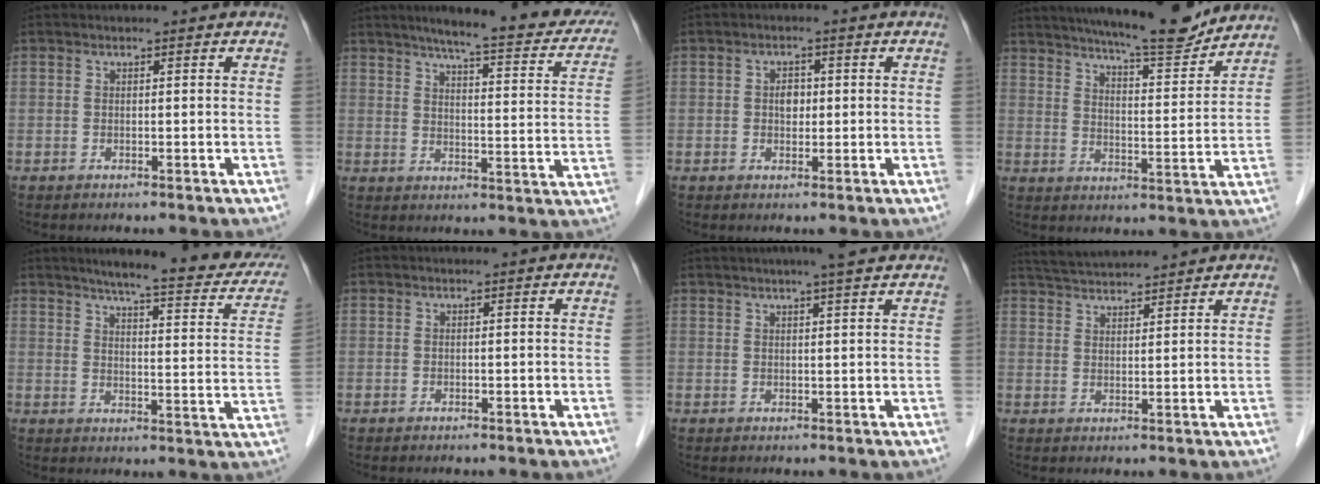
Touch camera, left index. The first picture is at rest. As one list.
[{"total": 21.1, "force": [17.4, 2.8, 11.6], "torque": [-0.142, -0.014, 0.206]}, {"total": 2.2, "force": [0.1, 1.6, 1.5], "torque": [-0.026, 0.004, 0.002]}, {"total": 14.2, "force": [12.9, 0.9, 5.9], "torque": [-0.091, -0.009, 0.184]}, {"total": 21.3, "force": [17.9, 2.8, 11.2], "torque": [-0.134, -0.025, 0.208]}, {"total": 0.0}, {"total": 7.5, "force": [6.2, 0.2, 4.3], "torque": [-0.062, 0.025, 0.078]}, {"total": 8.1, "force": [7.8, -0.1, 2.2], "torque": [-0.048, 0.033, 0.130]}]